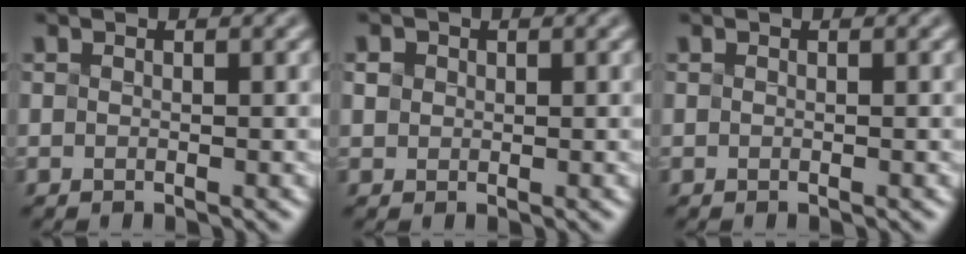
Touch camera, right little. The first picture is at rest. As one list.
[{"total": 0.6, "force": [0.1, 0.4, -0.4], "torque": [0.005, 0.003, 0.013]}, {"total": 0.0}]